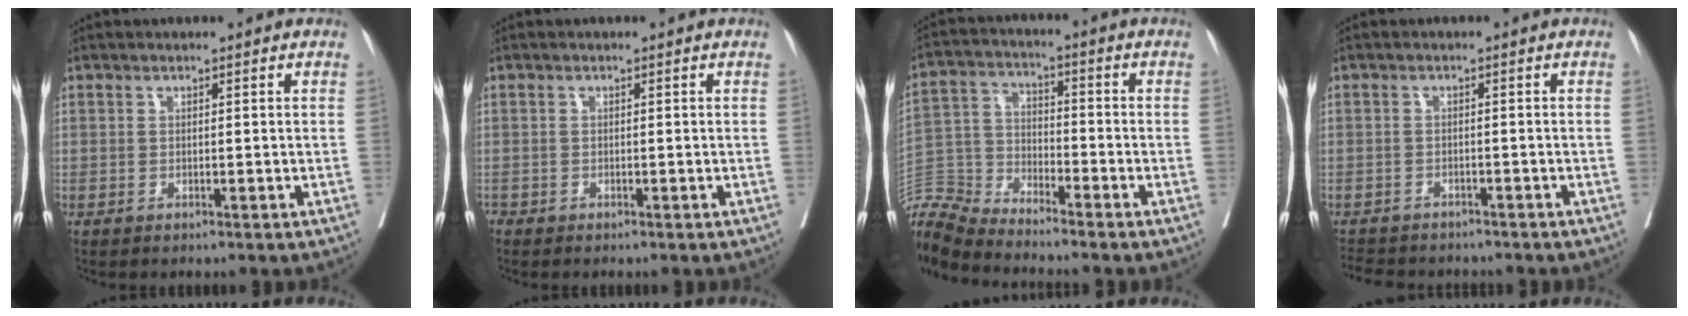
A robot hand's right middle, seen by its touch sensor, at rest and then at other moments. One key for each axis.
{"total": 0.5, "fx": -0.4, "fy": 0.3, "fz": 0.0, "tx": -0.008, "ty": -0.001, "tz": -0.011}
{"total": 9.2, "fx": -9.2, "fy": -0.4, "fz": 0.5, "tx": -0.020, "ty": 0.012, "tz": -0.185}
{"total": 8.0, "fx": -7.2, "fy": 2.6, "fz": 2.3, "tx": -0.048, "ty": -0.004, "tz": -0.098}